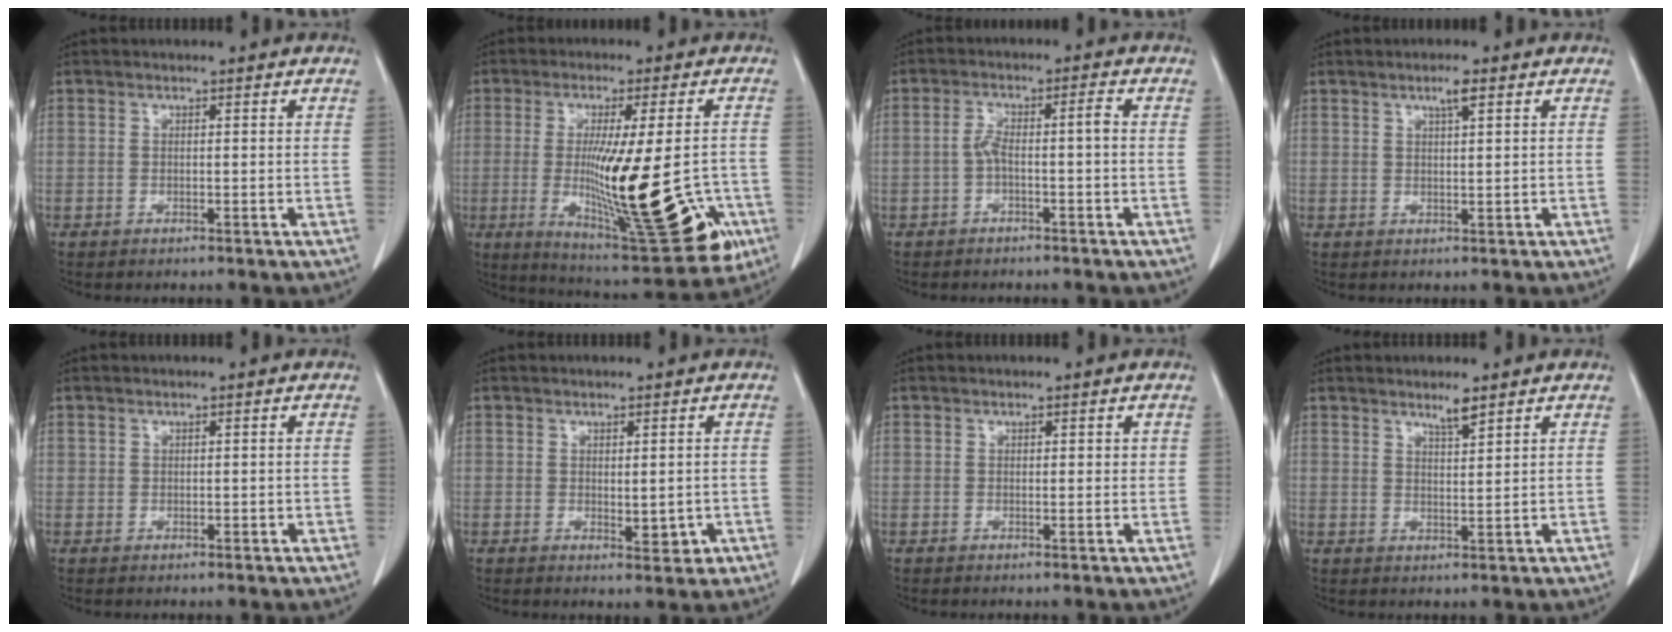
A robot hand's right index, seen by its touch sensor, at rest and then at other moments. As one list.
[{"total": 21.9, "force": [-4.9, 3.9, 21.0], "torque": [-0.292, -0.032, -0.052]}, {"total": 3.7, "force": [-1.0, 0.5, 3.5], "torque": [-0.072, 0.025, -0.015]}, {"total": 2.1, "force": [1.1, 0.1, 1.7], "torque": [-0.035, 0.001, 0.019]}, {"total": 0.7, "force": [0.1, 0.6, 0.3], "torque": [-0.004, 0.004, 0.005]}, {"total": 3.0, "force": [-0.5, 1.3, 2.7], "torque": [-0.033, -0.006, 0.000]}, {"total": 1.0, "force": [0.5, 0.5, 0.8], "torque": [-0.006, 0.000, 0.006]}, {"total": 2.5, "force": [2.0, 0.0, 1.5], "torque": [-0.031, -0.004, 0.037]}]